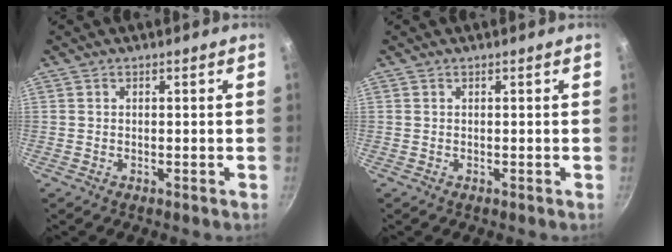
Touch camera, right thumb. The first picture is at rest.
{"total": 0.0}